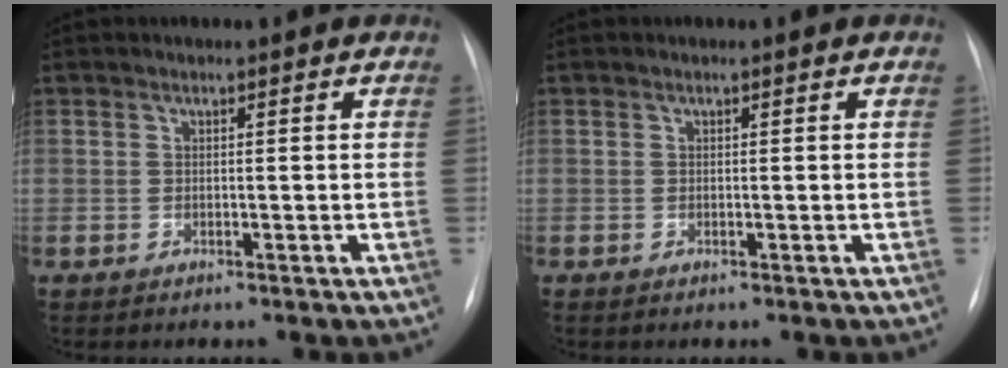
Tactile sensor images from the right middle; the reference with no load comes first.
{"total": 0.0}